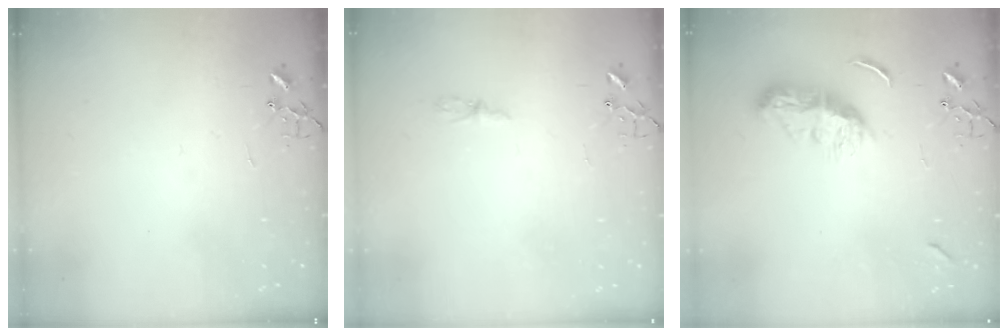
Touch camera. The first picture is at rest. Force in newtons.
{"total": 4.4, "press": 4.3, "slide": 0.5}
{"total": 9.1, "press": 9.1, "slide": 0.8}